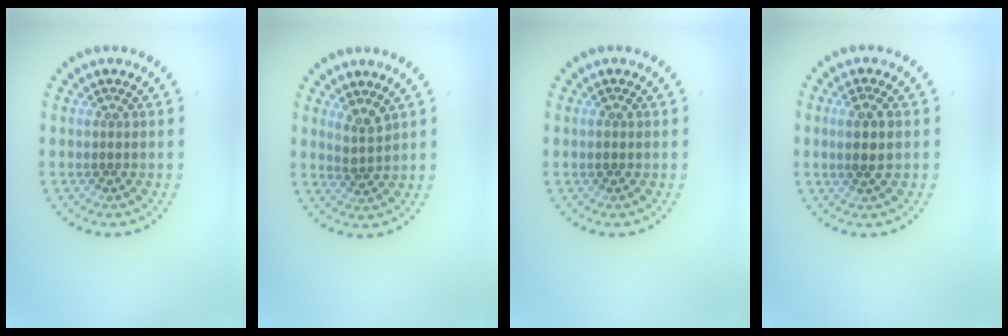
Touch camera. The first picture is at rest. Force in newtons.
{"total": 1.8, "press": 1.4, "slide": 1.1}
{"total": 0.8, "press": 0.8, "slide": 0.2}
{"total": 2.3, "press": 2.1, "slide": 0.9}